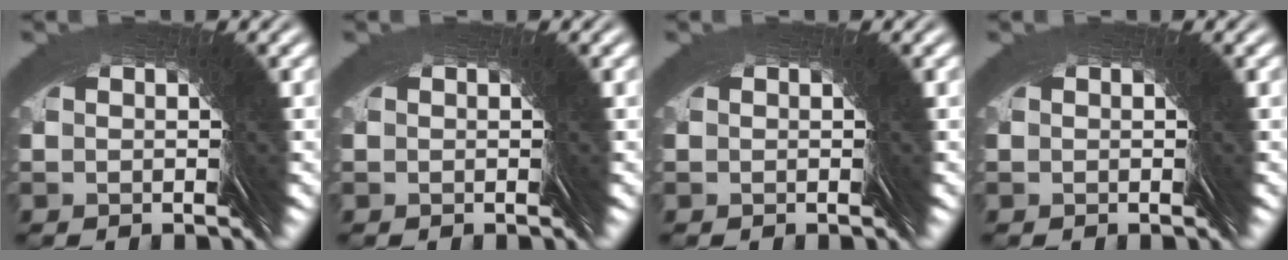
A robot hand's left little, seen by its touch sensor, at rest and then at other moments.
{"total": 0.0}
{"total": 0.0}
{"total": 0.0}